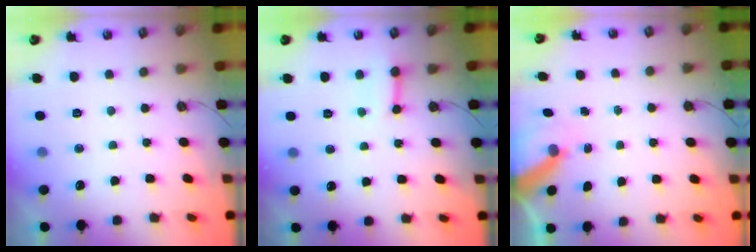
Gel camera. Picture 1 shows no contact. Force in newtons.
{"total": 5.1, "press": 5.1, "slide": 0.6}
{"total": 6.5, "press": 6.5, "slide": 0.6}